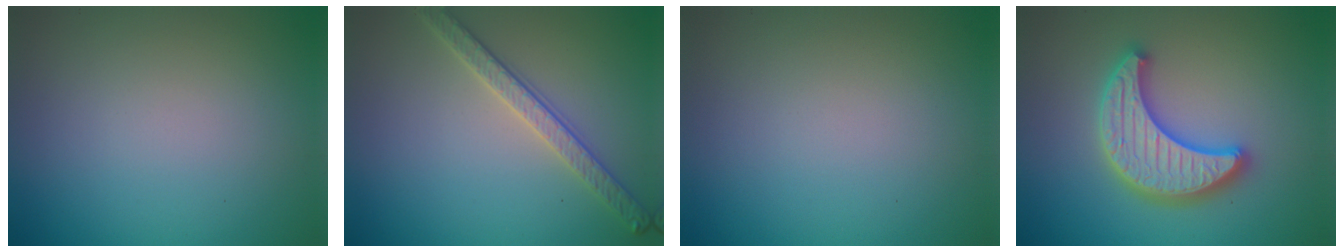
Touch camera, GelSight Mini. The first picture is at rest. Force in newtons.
{"total": 2.8, "press": 2.7, "slide": 0.7}
{"total": 0.0}
{"total": 5.4, "press": 5.3, "slide": 1.0}